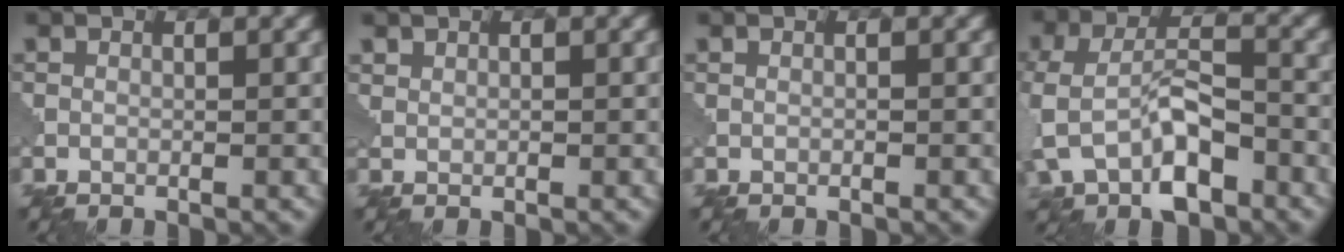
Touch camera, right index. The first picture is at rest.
{"total": 0.8, "force": [0.6, 0.6, 0.2], "torque": [-0.003, 0.001, 0.014]}
{"total": 0.0}
{"total": 7.2, "force": [-2.8, 4.1, 5.2], "torque": [-0.110, -0.002, -0.055]}